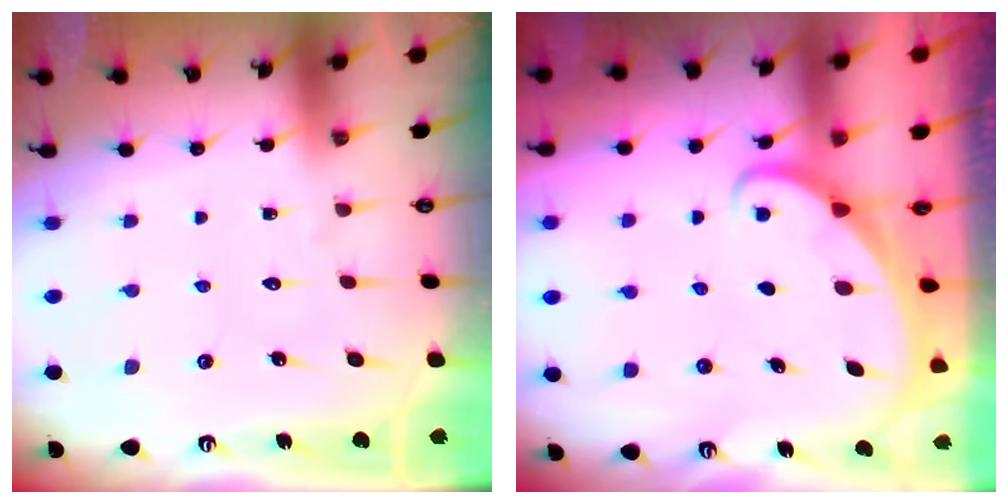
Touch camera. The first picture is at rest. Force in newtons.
{"total": 1.6, "press": 1.6, "slide": 0.1}